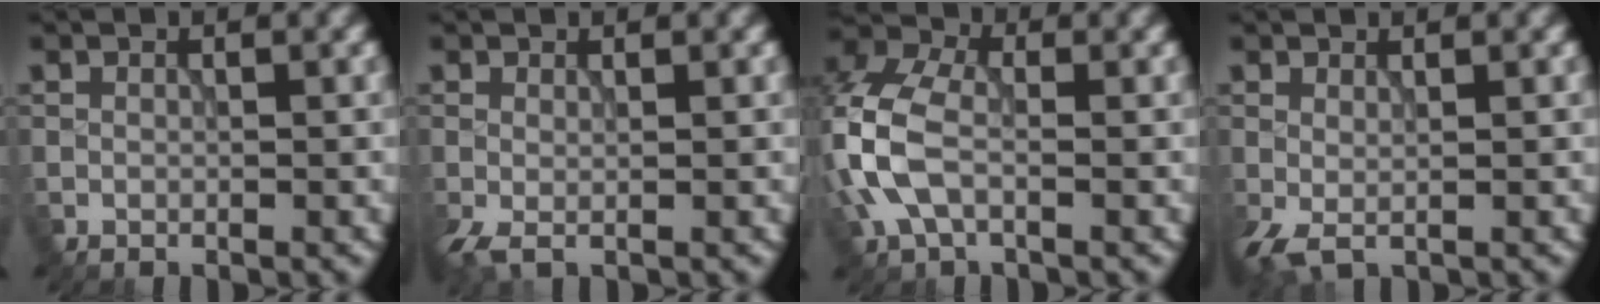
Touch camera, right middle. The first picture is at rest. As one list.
[{"total": 1.5, "force": [-0.3, 0.4, 1.5], "torque": [-0.038, -0.004, -0.009]}, {"total": 7.1, "force": [-1.3, 4.5, 5.3], "torque": [-0.142, 0.005, -0.040]}, {"total": 1.8, "force": [0.0, 0.6, 1.7], "torque": [-0.044, -0.003, -0.003]}]